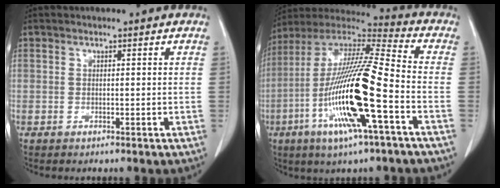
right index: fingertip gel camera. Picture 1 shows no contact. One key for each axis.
{"total": 20.6, "fx": -6.1, "fy": 1.2, "fz": 19.7, "tx": -0.405, "ty": -0.021, "tz": -0.121}